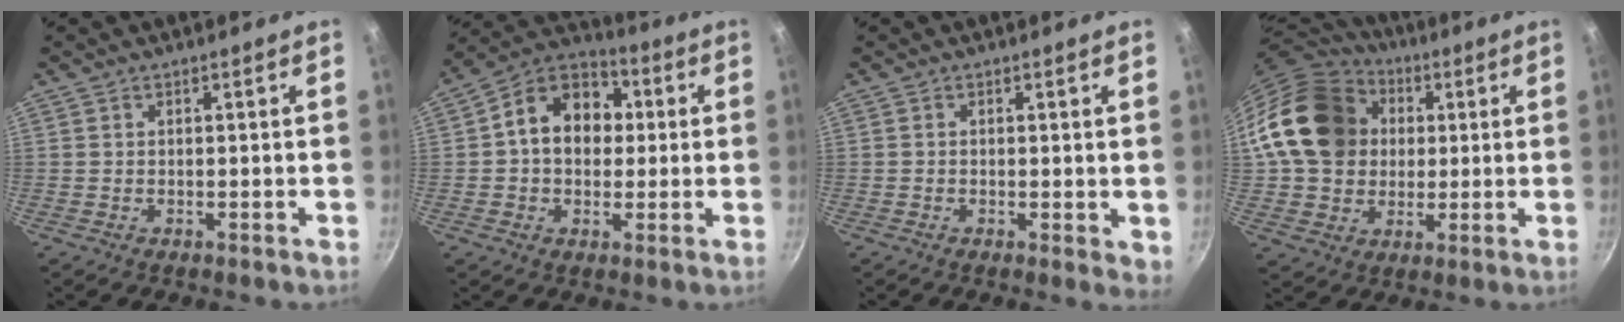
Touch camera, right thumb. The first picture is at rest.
{"total": 13.9, "force": [1.7, 10.6, 8.9], "torque": [-0.102, 0.029, 0.006]}
{"total": 2.5, "force": [-0.1, 1.1, 2.2], "torque": [-0.027, -0.007, -0.003]}
{"total": 20.2, "force": [3.4, 16.7, 10.9], "torque": [-0.172, 0.030, 0.061]}